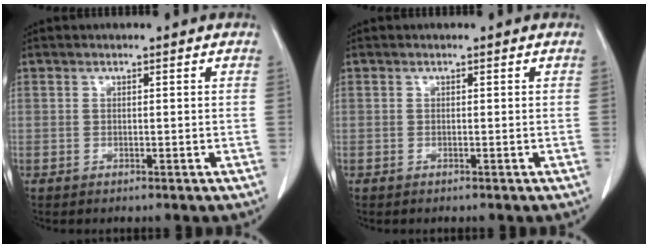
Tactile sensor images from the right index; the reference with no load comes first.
{"total": 0.0}